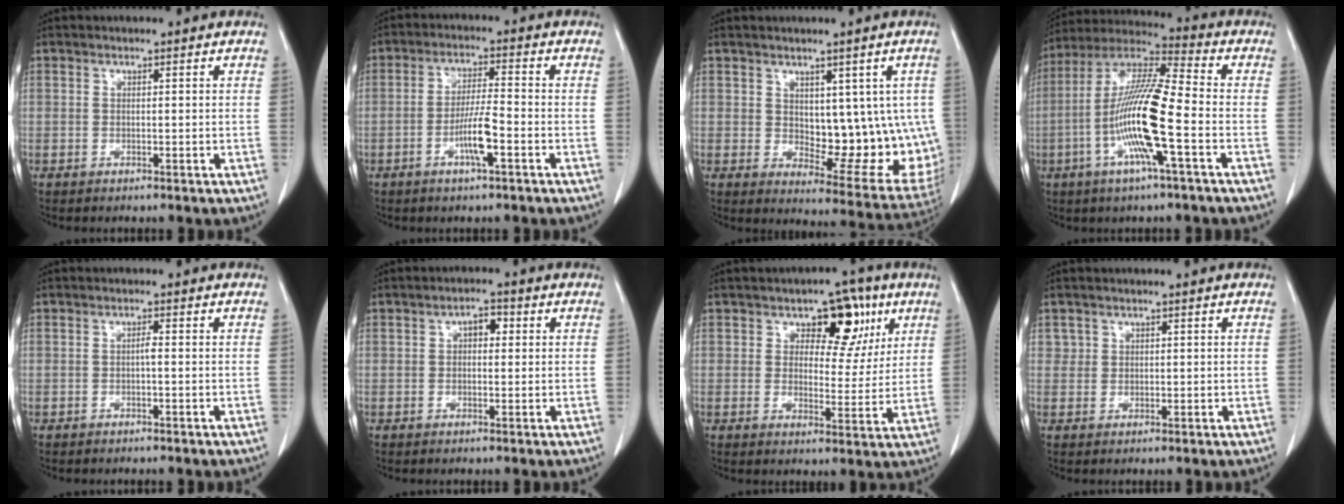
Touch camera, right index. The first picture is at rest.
{"total": 6.1, "force": [-2.3, 0.4, 5.6], "torque": [-0.108, -0.001, -0.044]}
{"total": 14.1, "force": [1.1, 7.3, 12.0], "torque": [-0.140, -0.005, 0.033]}
{"total": 15.0, "force": [-3.9, 0.9, 14.5], "torque": [-0.290, -0.003, -0.082]}
{"total": 0.9, "force": [-0.1, 0.1, 0.9], "torque": [-0.016, 0.001, -0.003]}
{"total": 2.7, "force": [0.6, 1.5, 2.2], "torque": [-0.030, 0.013, 0.005]}
{"total": 9.1, "force": [4.3, 5.3, 6.0], "torque": [-0.060, 0.015, 0.058]}
{"total": 1.8, "force": [0.9, 1.5, 0.1], "torque": [0.016, -0.003, 0.008]}